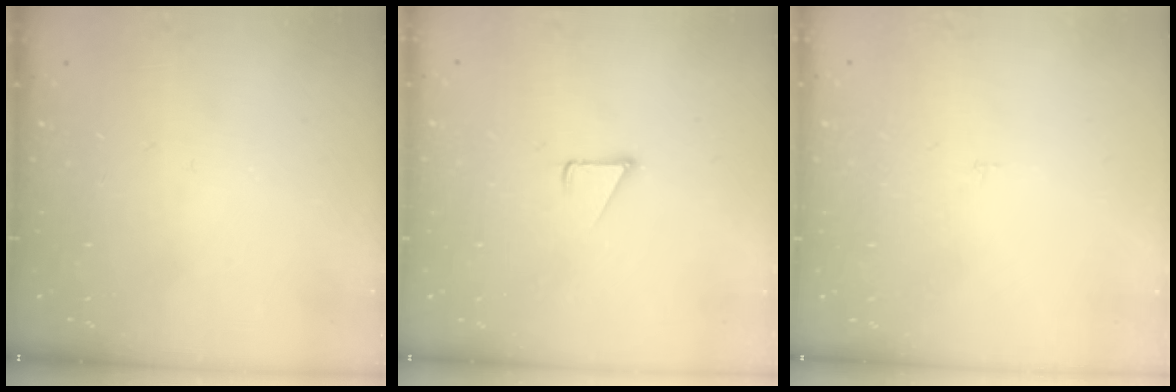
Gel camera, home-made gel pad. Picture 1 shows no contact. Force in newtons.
{"total": 3.6, "press": 3.6, "slide": 0.3}
{"total": 1.6, "press": 1.6, "slide": 0.1}